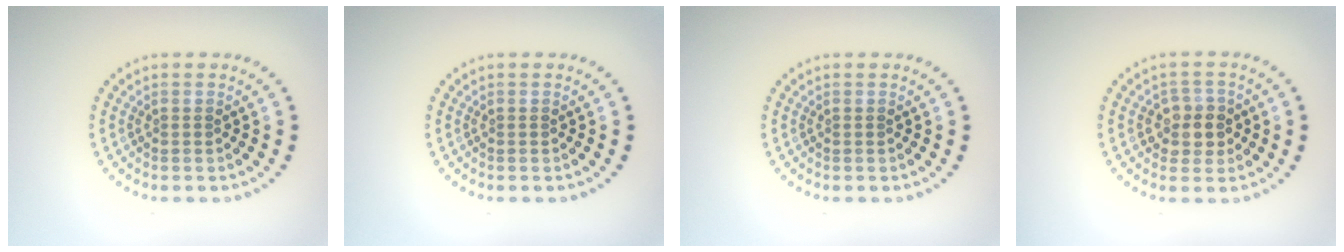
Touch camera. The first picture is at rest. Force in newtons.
{"total": 0.0}
{"total": 0.0}
{"total": 2.8, "press": 2.6, "slide": 1.1}